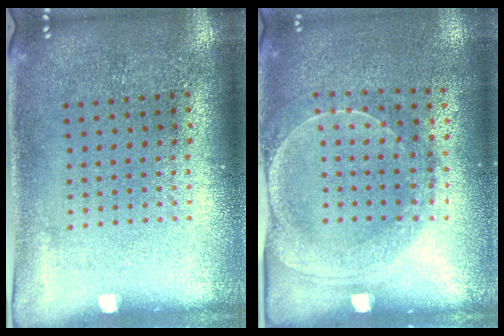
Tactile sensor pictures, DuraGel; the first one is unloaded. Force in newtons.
{"total": 1.7, "press": 1.7, "slide": 0.3}